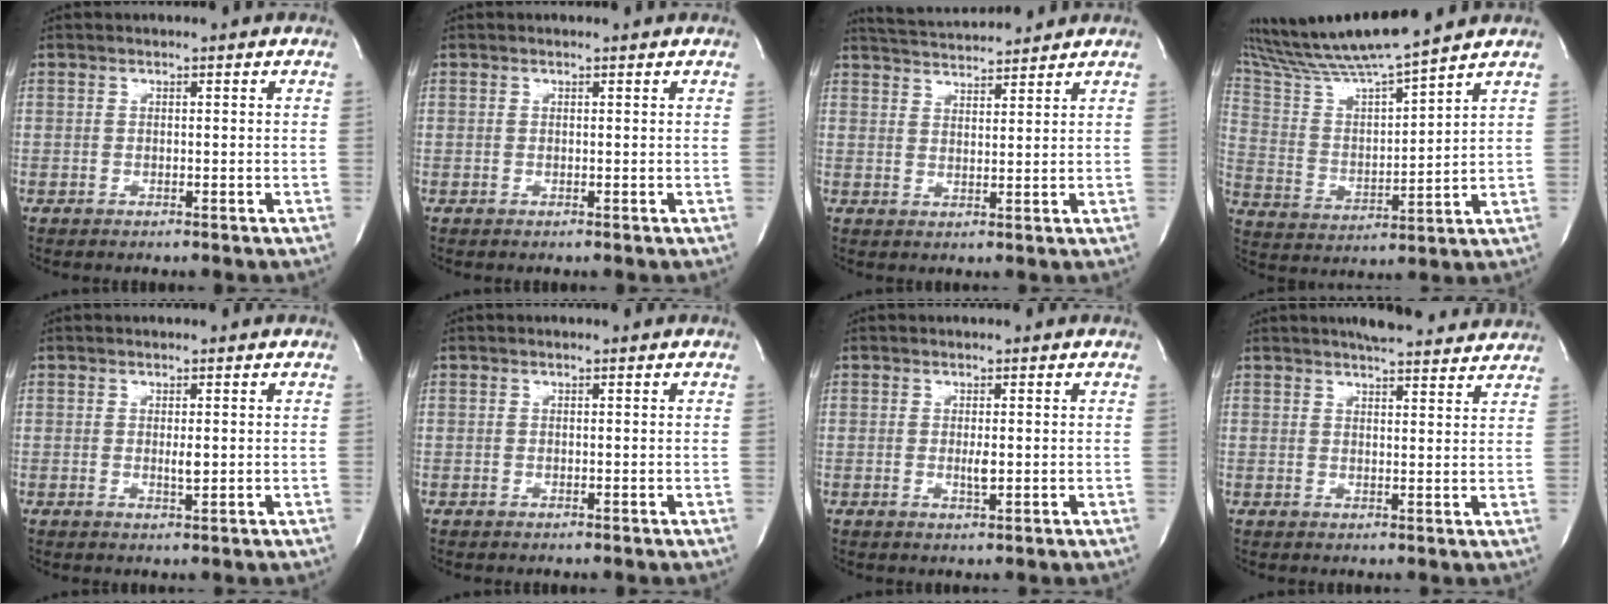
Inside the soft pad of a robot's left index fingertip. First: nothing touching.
{"total": 0.0}
{"total": 8.7, "force": [8.3, 0.7, 2.3], "torque": [-0.048, 0.020, 0.135]}
{"total": 14.2, "force": [13.1, -1.2, 5.4], "torque": [-0.114, 0.001, 0.244]}
{"total": 1.5, "force": [0.3, 0.3, 1.4], "torque": [-0.025, -0.004, 0.006]}
{"total": 0.0}
{"total": 1.5, "force": [0.2, 0.2, 1.4], "torque": [-0.028, -0.004, 0.005]}
{"total": 10.8, "force": [9.8, 1.9, 4.0], "torque": [-0.053, 0.005, 0.114]}